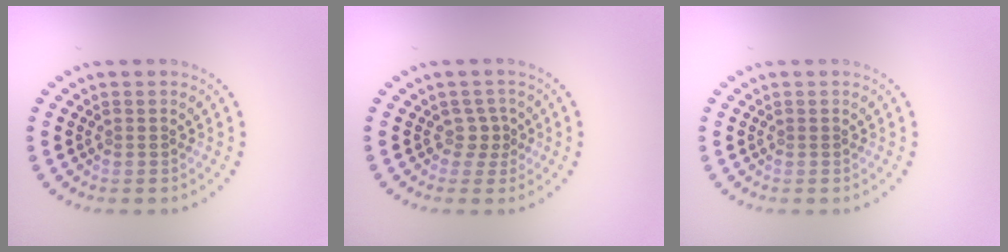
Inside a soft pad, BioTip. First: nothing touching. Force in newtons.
{"total": 1.4, "press": 0.9, "slide": 1.0}
{"total": 0.0}